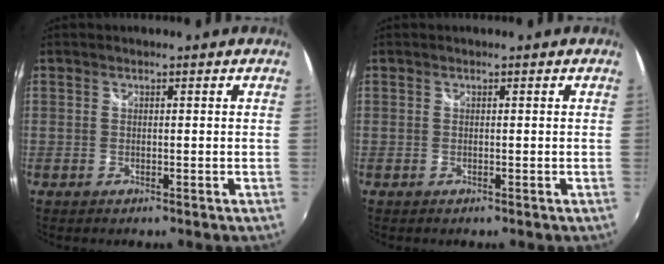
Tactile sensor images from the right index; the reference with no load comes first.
{"total": 0.0}